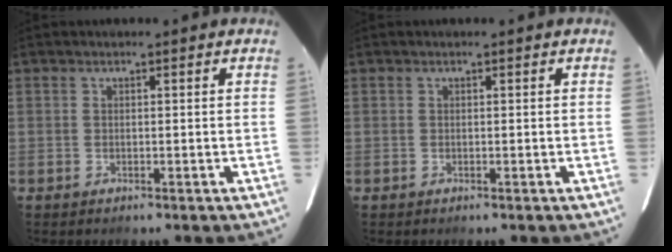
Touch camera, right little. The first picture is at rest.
{"total": 0.0}